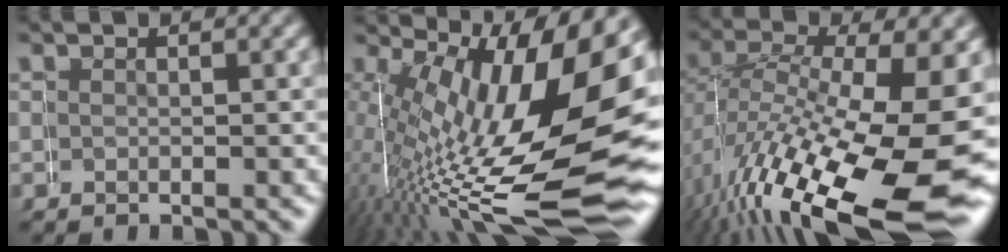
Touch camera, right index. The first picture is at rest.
{"total": 15.6, "force": [-0.6, 5.3, 14.7], "torque": [-0.226, -0.025, 0.016]}
{"total": 13.6, "force": [-4.4, 5.6, 11.6], "torque": [-0.211, -0.054, -0.029]}